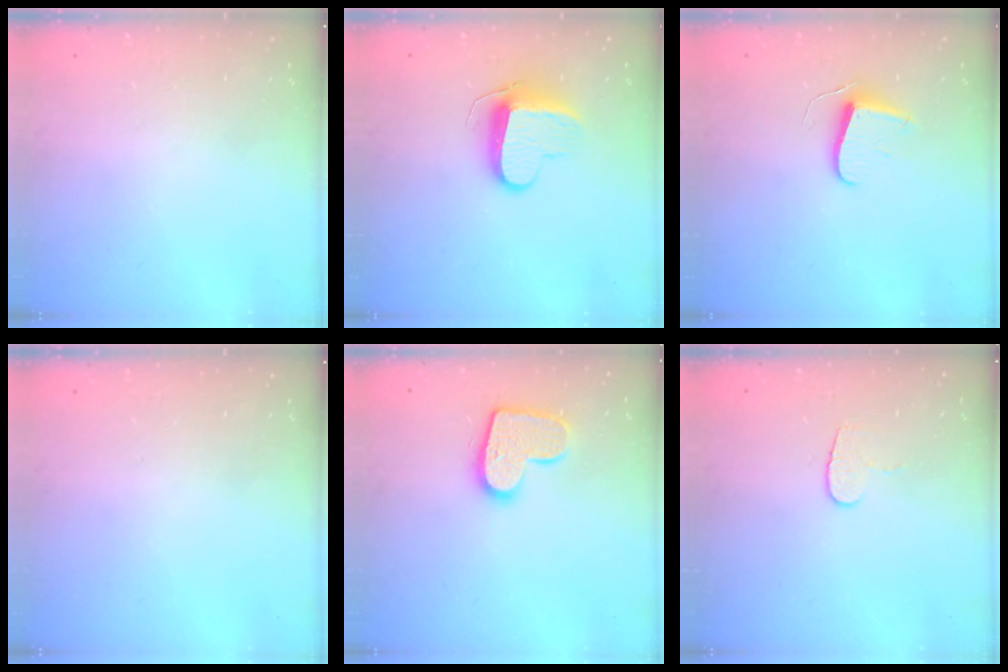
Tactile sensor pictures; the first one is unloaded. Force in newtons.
{"total": 9.8, "press": 9.8, "slide": 0.1}
{"total": 7.1, "press": 7.1, "slide": 0.5}
{"total": 0.0}
{"total": 13.5, "press": 13.5, "slide": 0.8}
{"total": 5.0, "press": 5.0, "slide": 0.5}